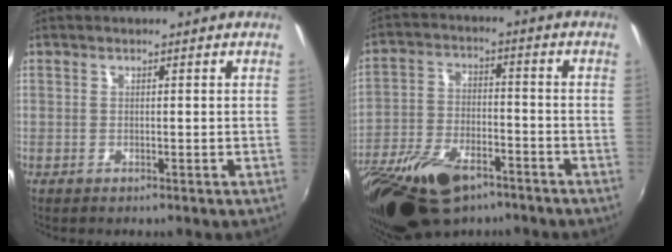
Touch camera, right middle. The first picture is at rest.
{"total": 20.9, "force": [-13.6, 10.1, 12.3], "torque": [-0.276, -0.036, -0.238]}